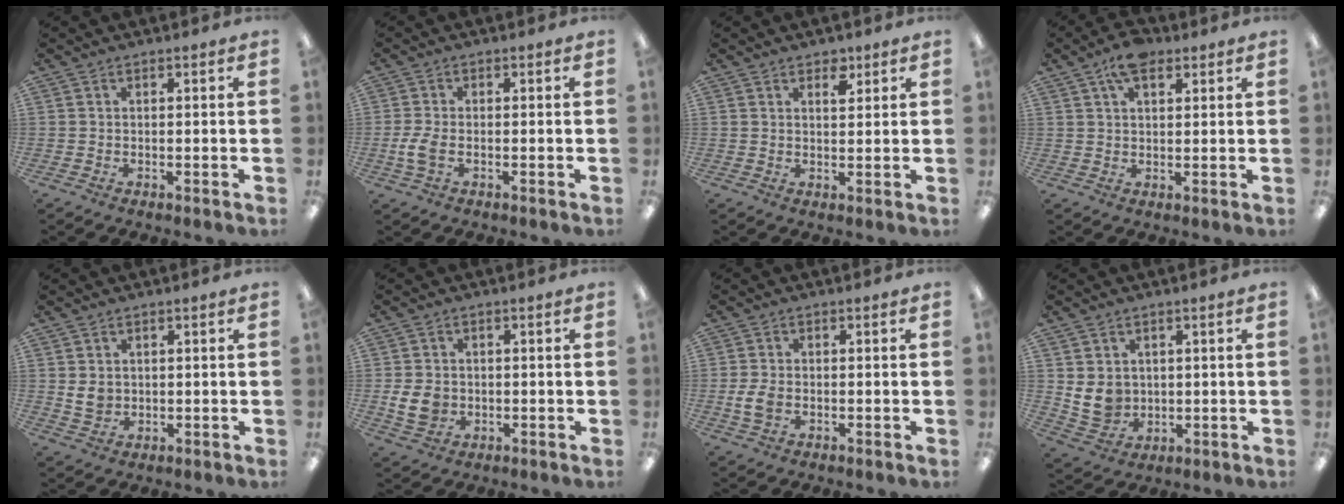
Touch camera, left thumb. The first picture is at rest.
{"total": 4.8, "force": [-1.0, 2.7, 3.9], "torque": [-0.082, 0.001, -0.017]}
{"total": 3.5, "force": [2.5, 1.8, 1.8], "torque": [-0.006, -0.011, 0.039]}
{"total": 6.7, "force": [3.9, 3.3, 4.4], "torque": [-0.076, -0.004, 0.069]}
{"total": 3.8, "force": [0.6, 3.1, 2.1], "torque": [-0.039, -0.001, 0.010]}
{"total": 6.2, "force": [-0.7, 5.0, 3.6], "torque": [-0.067, -0.001, -0.015]}
{"total": 4.4, "force": [-0.8, 2.9, 3.2], "torque": [-0.066, -0.004, -0.018]}
{"total": 6.8, "force": [1.4, 6.0, 3.0], "torque": [-0.055, 0.000, 0.030]}